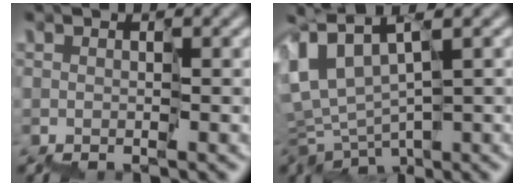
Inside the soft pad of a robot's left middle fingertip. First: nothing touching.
{"total": 4.4, "force": [0.8, 2.2, 3.7], "torque": [-0.095, 0.001, 0.025]}